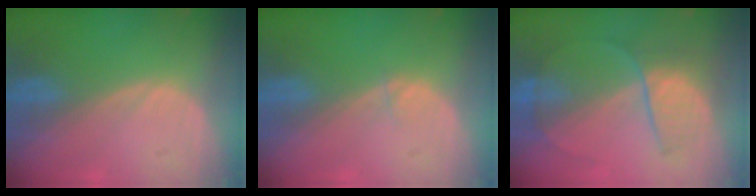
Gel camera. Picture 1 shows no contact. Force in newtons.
{"total": 0.5, "press": 0.5, "slide": 0.1}
{"total": 6.4, "press": 6.3, "slide": 1.0}